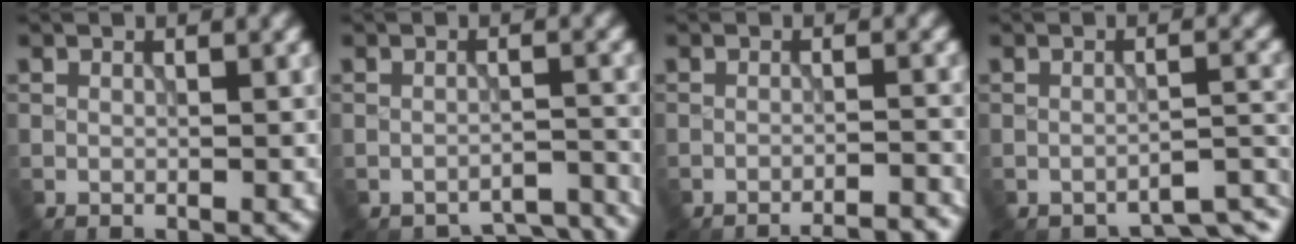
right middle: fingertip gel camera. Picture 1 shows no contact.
{"total": 4.3, "force": [-4.2, 0.9, 0.6], "torque": [-0.012, -0.004, -0.040]}
{"total": 5.0, "force": [-4.8, 0.8, 1.4], "torque": [-0.007, 0.017, -0.056]}
{"total": 2.5, "force": [-2.3, 0.3, 0.8], "torque": [-0.006, 0.000, -0.035]}